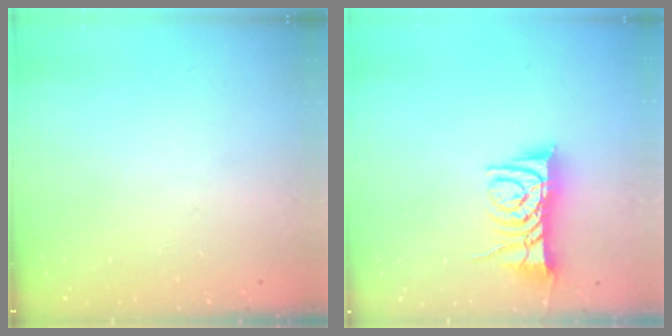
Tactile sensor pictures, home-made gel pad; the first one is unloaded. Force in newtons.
{"total": 10.4, "press": 10.4, "slide": 0.8}